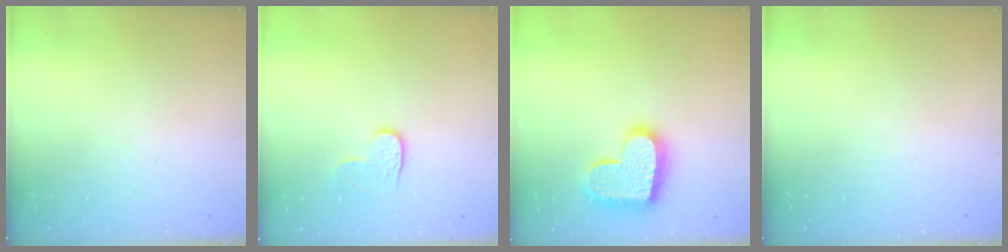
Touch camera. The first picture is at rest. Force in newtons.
{"total": 4.7, "press": 4.7, "slide": 0.4}
{"total": 16.3, "press": 16.3, "slide": 1.3}
{"total": 0.0}